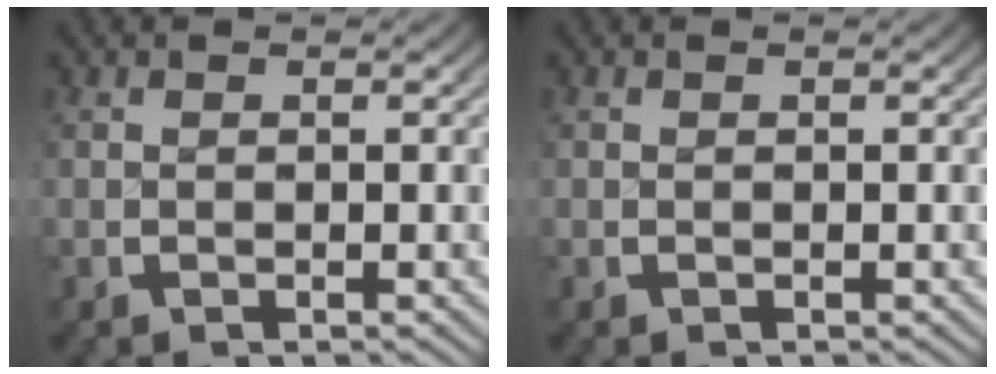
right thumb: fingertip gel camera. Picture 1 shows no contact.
{"total": 0.0}